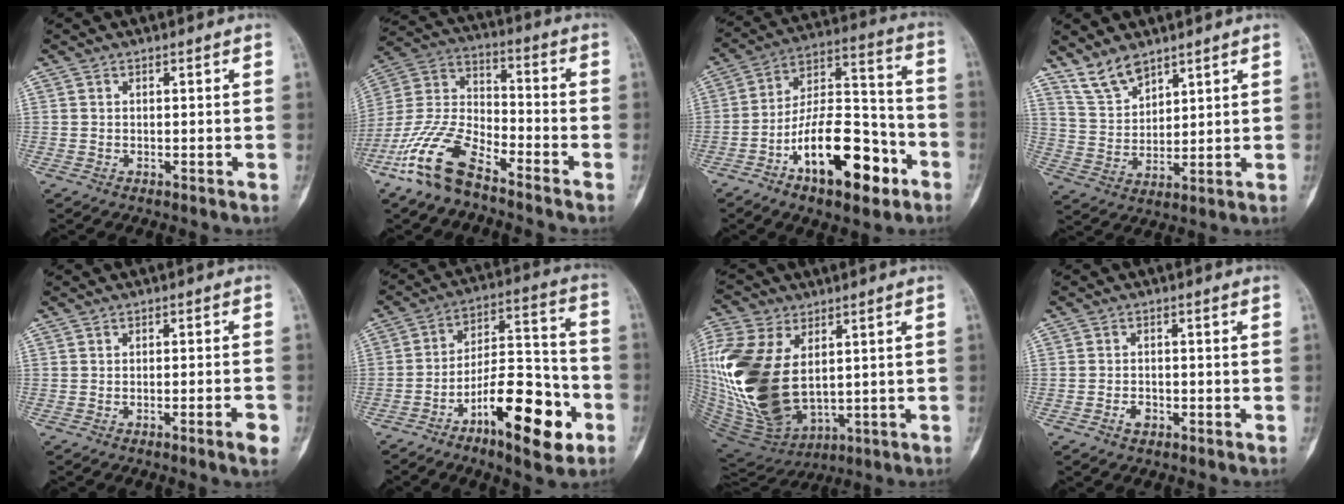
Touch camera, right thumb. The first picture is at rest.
{"total": 14.6, "force": [-9.8, 5.8, 9.2], "torque": [-0.190, 0.055, -0.202]}
{"total": 19.9, "force": [-9.3, 8.9, 15.2], "torque": [-0.225, 0.074, -0.151]}
{"total": 7.2, "force": [5.9, 3.1, 2.8], "torque": [-0.043, -0.033, 0.127]}
{"total": 3.3, "force": [-1.6, 0.2, 2.8], "torque": [-0.043, 0.006, -0.024]}
{"total": 18.4, "force": [-8.6, 6.8, 14.7], "torque": [-0.212, 0.065, -0.136]}
{"total": 22.8, "force": [2.7, 14.1, 17.7], "torque": [-0.387, -0.026, 0.067]}
{"total": 2.3, "force": [-1.2, 1.5, 1.2], "torque": [-0.016, 0.009, -0.022]}